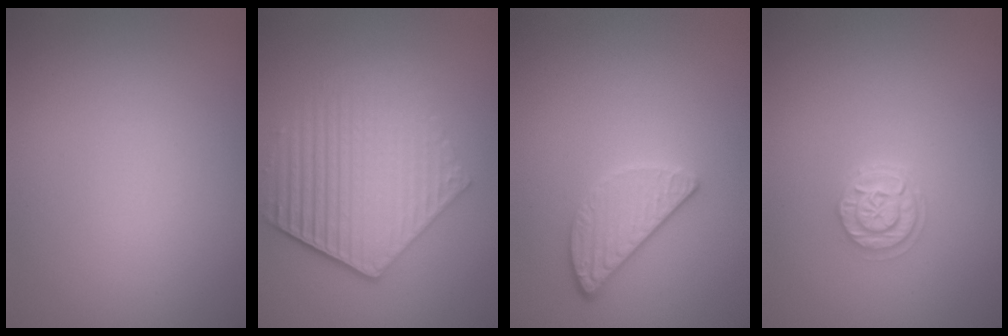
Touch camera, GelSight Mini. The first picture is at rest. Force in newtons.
{"total": 6.4, "press": 4.6, "slide": 4.4}
{"total": 2.4, "press": 2.1, "slide": 1.1}
{"total": 2.3, "press": 2.0, "slide": 1.1}